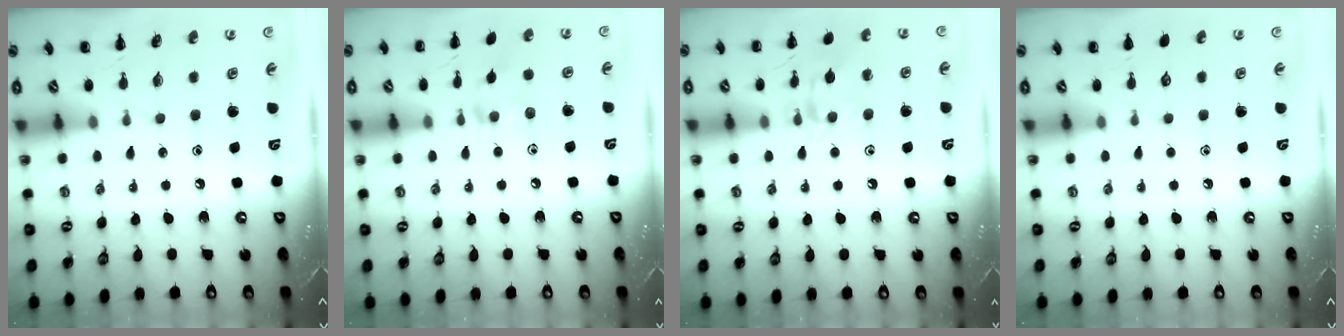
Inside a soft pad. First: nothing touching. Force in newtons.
{"total": 6.6, "press": 6.4, "slide": 1.6}
{"total": 11.2, "press": 11.1, "slide": 0.7}
{"total": 0.0}